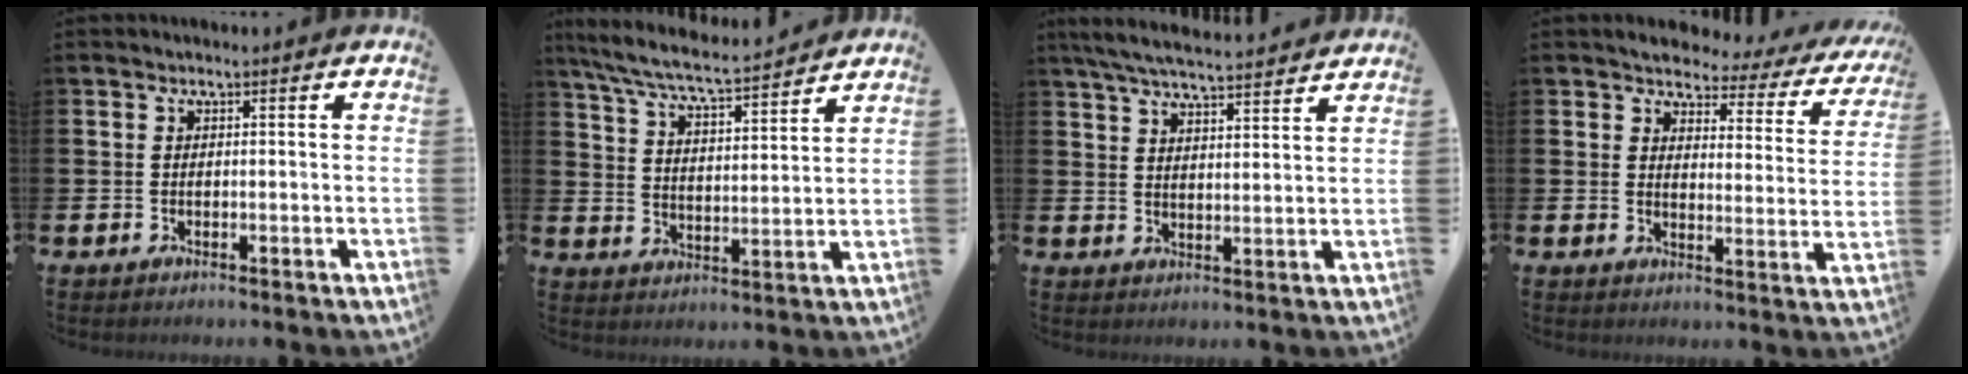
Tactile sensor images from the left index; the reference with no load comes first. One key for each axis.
{"total": 7.1, "fx": 6.8, "fy": 0.2, "fz": 2.3, "tx": -0.075, "ty": -0.046, "tz": 0.117}
{"total": 6.4, "fx": 6.1, "fy": 0.4, "fz": 1.8, "tx": -0.052, "ty": -0.032, "tz": 0.110}
{"total": 2.8, "fx": 2.5, "fy": 1.2, "fz": 0.5, "tx": -0.022, "ty": -0.029, "tz": 0.032}